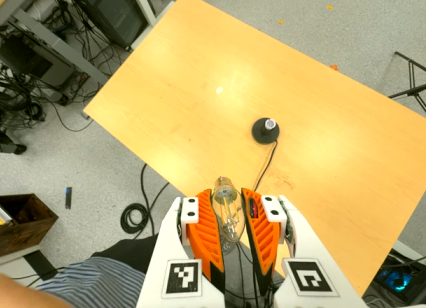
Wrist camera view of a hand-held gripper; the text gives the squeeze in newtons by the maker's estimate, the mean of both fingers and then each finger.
{"total": 23.1, "left": 26.5, "right": 19.7}